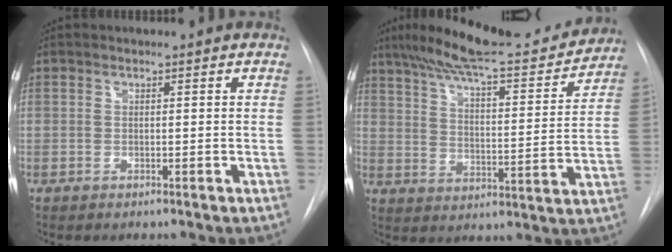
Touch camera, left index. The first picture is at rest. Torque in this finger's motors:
{"motor_torque": [1.01, -1.13, 0.46, 0.10]}